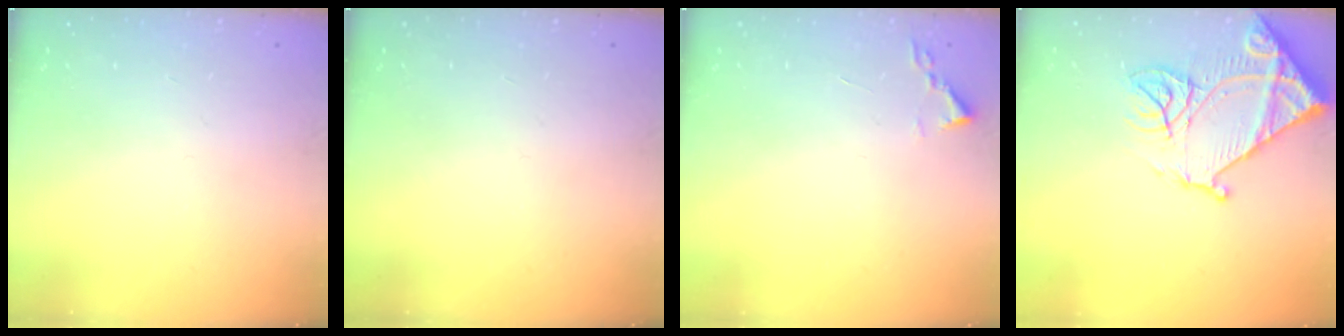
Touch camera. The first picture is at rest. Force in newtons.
{"total": 0.0}
{"total": 1.9, "press": 1.8, "slide": 0.3}
{"total": 17.7, "press": 17.6, "slide": 1.9}